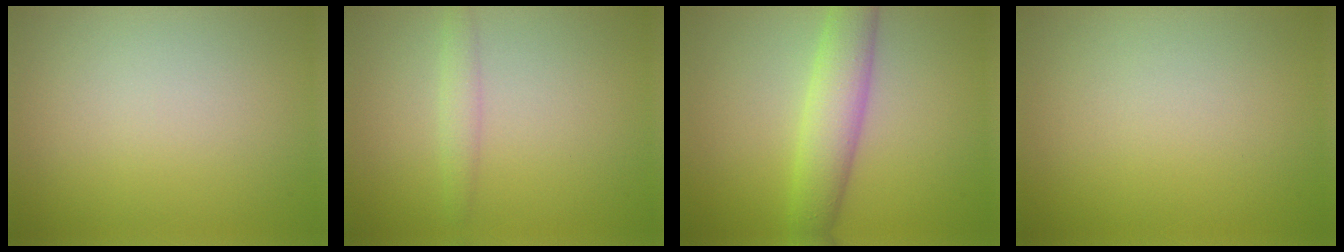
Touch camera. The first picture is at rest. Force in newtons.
{"total": 1.4, "press": 1.4, "slide": 0.0}
{"total": 4.6, "press": 4.6, "slide": 0.2}
{"total": 0.0}